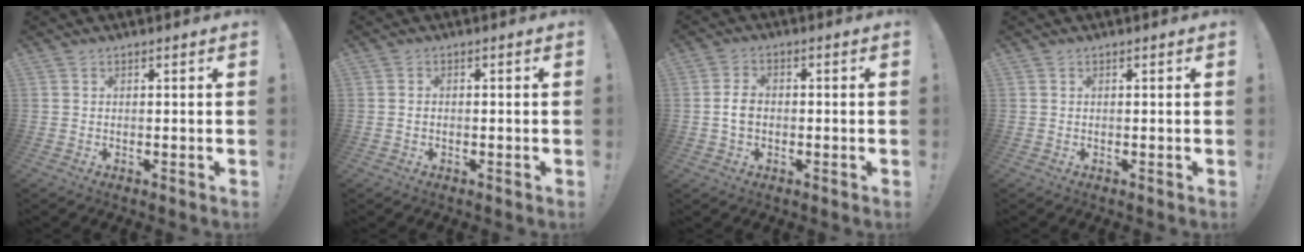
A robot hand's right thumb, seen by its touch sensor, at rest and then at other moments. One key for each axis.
{"total": 0.9, "fx": -0.5, "fy": 0.6, "fz": 0.4, "tx": -0.008, "ty": 0.004, "tz": -0.008}
{"total": 4.9, "fx": -0.6, "fy": 3.4, "fz": 3.4, "tx": -0.051, "ty": 0.007, "tz": -0.013}
{"total": 0.0}